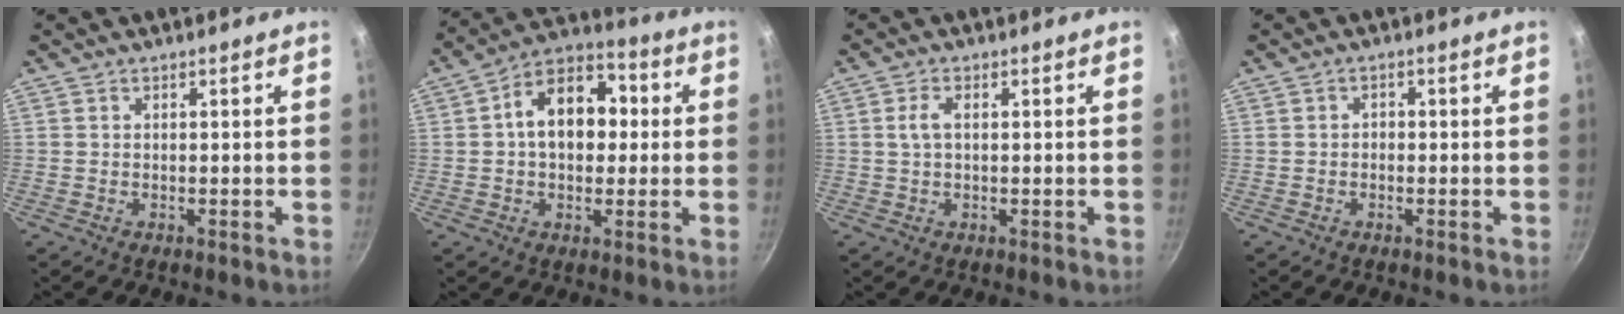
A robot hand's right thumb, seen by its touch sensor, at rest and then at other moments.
{"total": 13.9, "force": [1.5, 9.2, 10.3], "torque": [-0.128, 0.028, 0.012]}
{"total": 2.7, "force": [0.4, 1.3, 2.3], "torque": [-0.053, 0.008, 0.009]}
{"total": 1.1, "force": [-0.3, 0.9, 0.6], "torque": [0.001, 0.004, -0.011]}